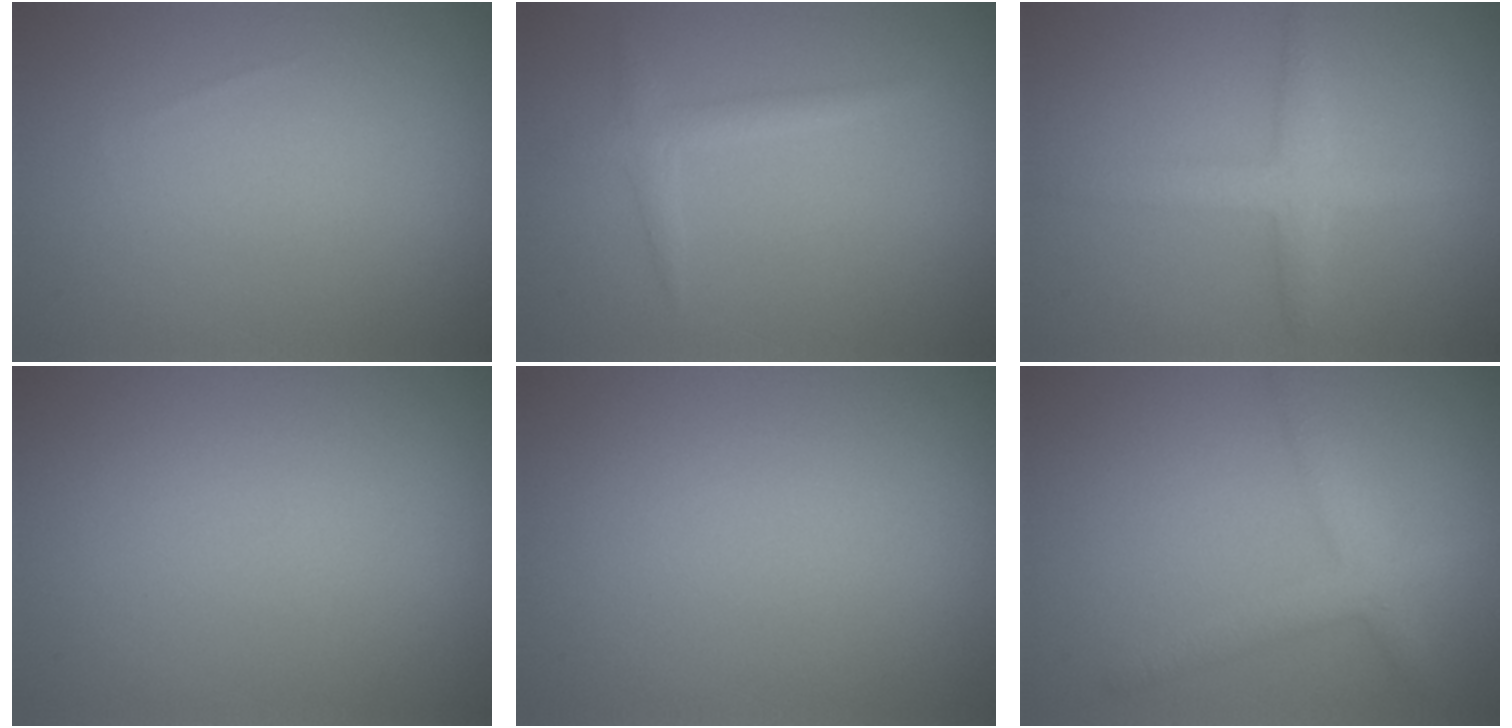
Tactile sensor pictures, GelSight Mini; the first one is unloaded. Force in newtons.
{"total": 1.6, "press": 1.6, "slide": 0.1}
{"total": 2.7, "press": 2.7, "slide": 0.0}
{"total": 0.0}
{"total": 0.0}
{"total": 2.8, "press": 2.8, "slide": 0.1}